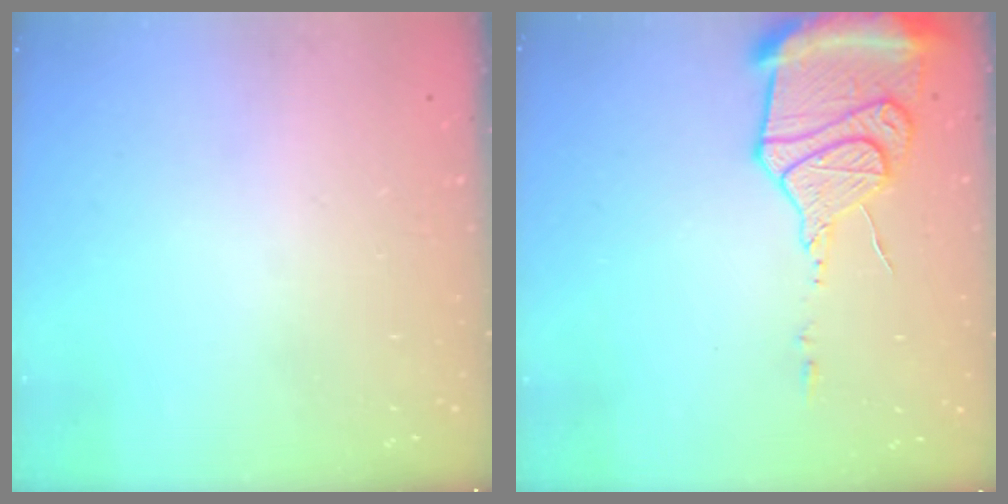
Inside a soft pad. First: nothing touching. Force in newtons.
{"total": 16.9, "press": 15.2, "slide": 7.4}